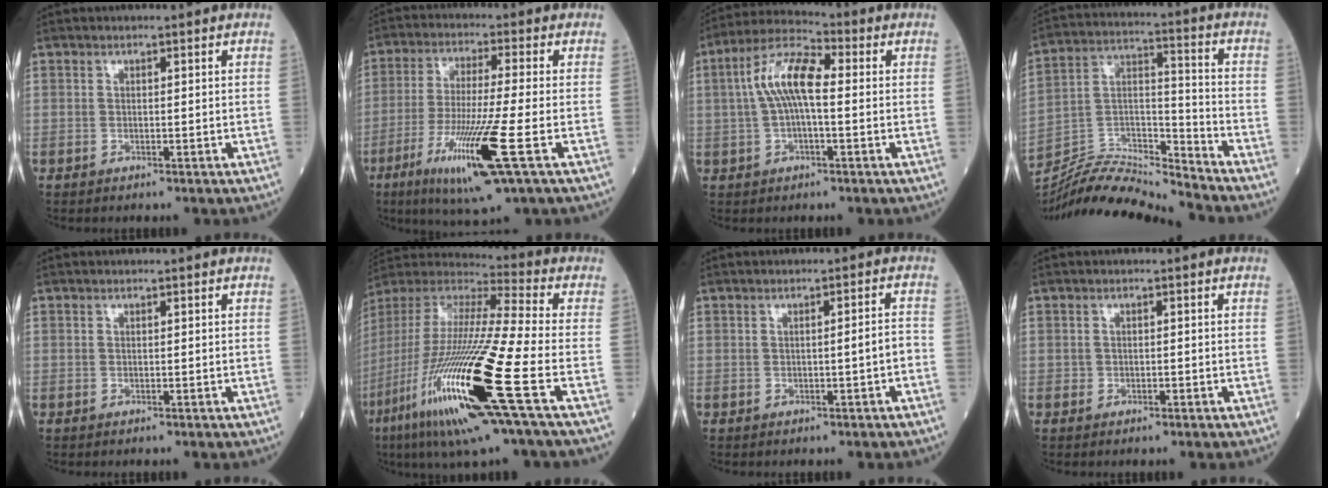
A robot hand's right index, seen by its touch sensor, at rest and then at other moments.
{"total": 13.5, "force": [-5.5, -0.4, 12.3], "torque": [-0.246, -0.033, -0.101]}
{"total": 9.2, "force": [0.7, 2.8, 8.7], "torque": [-0.178, 0.029, 0.009]}
{"total": 14.1, "force": [-13.9, -0.6, 2.4], "torque": [-0.041, 0.039, -0.261]}
{"total": 0.0}
{"total": 26.5, "force": [-9.8, 1.2, 24.5], "torque": [-0.511, -0.064, -0.191]}
{"total": 2.1, "force": [-0.7, 0.0, 2.0], "torque": [-0.027, 0.001, -0.011]}
{"total": 0.6, "force": [-0.3, 0.5, 0.3], "torque": [-0.004, 0.001, -0.006]}